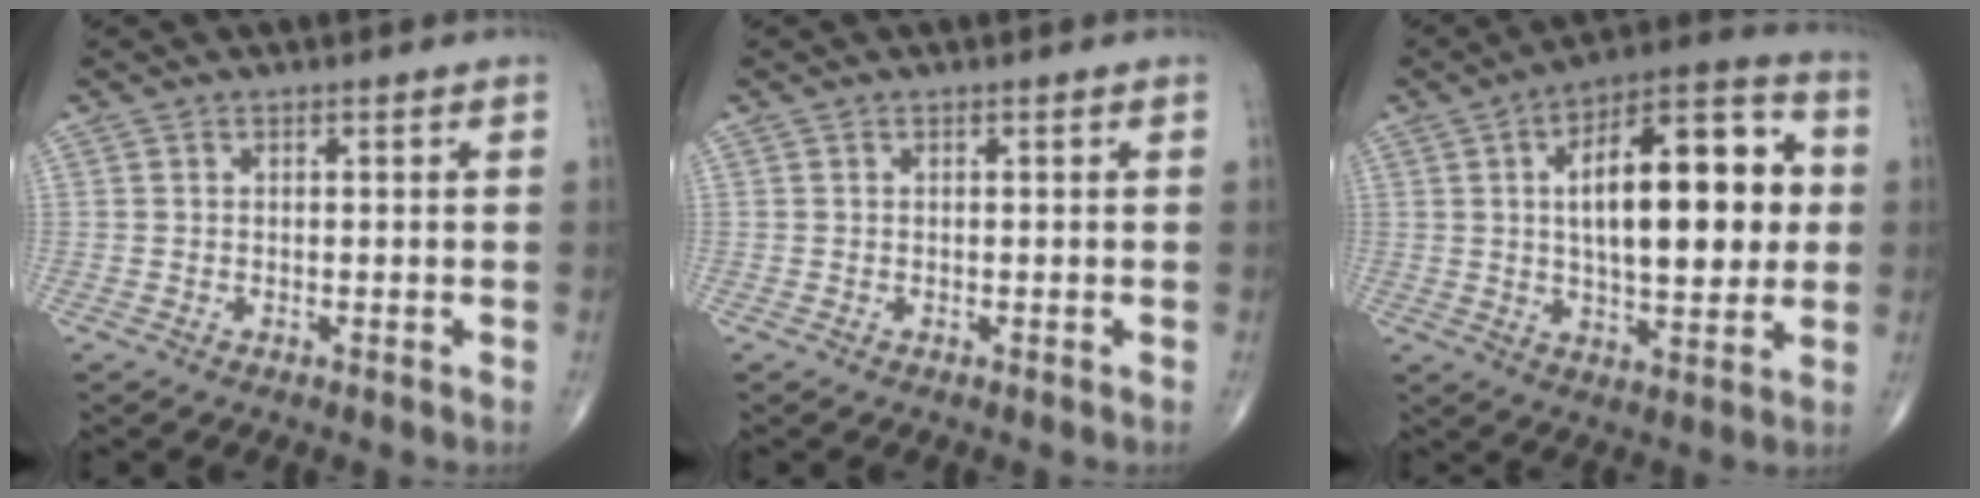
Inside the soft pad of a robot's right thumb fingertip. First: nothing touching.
{"total": 0.0}
{"total": 22.2, "force": [2.9, 9.2, 20.0], "torque": [-0.276, 0.013, 0.038]}